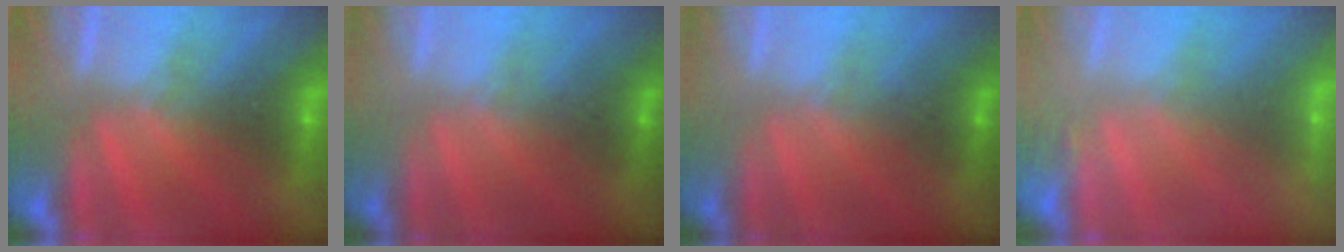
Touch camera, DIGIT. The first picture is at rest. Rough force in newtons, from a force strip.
{"total": 1.8}
{"total": 1.8}
{"total": 2.2}